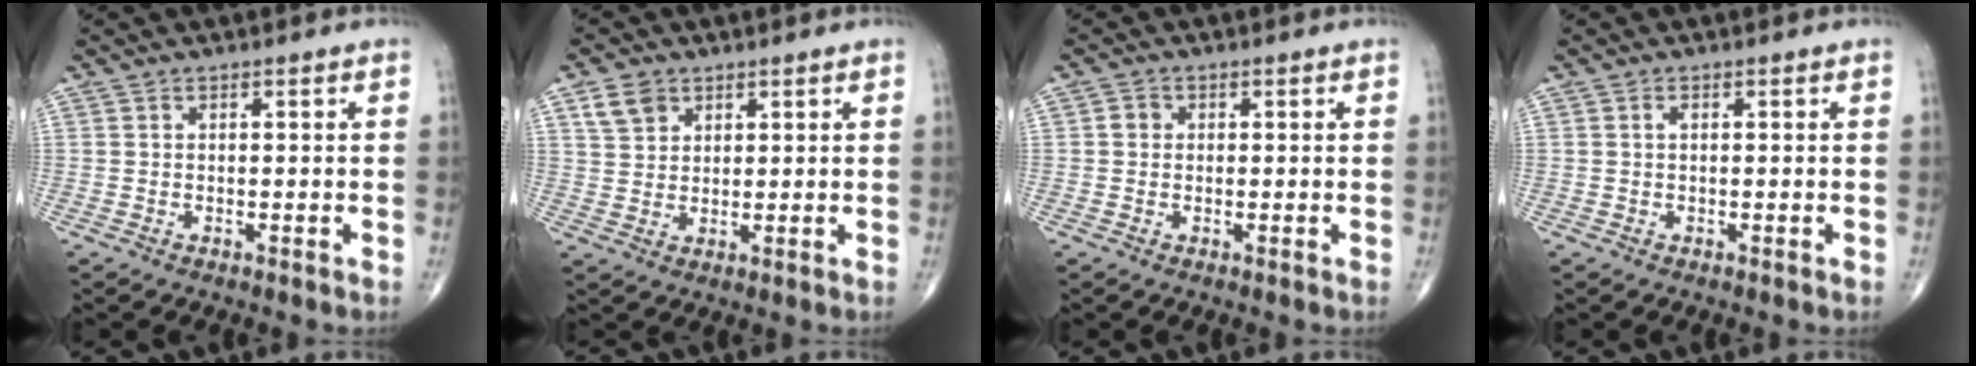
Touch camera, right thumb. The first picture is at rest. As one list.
[{"total": 5.0, "force": [2.7, 3.7, 2.0], "torque": [-0.025, -0.008, 0.055]}, {"total": 1.6, "force": [0.1, 1.5, 0.6], "torque": [-0.003, 0.003, -0.002]}, {"total": 0.7, "force": [0.1, 0.4, 0.6], "torque": [-0.009, 0.005, 0.002]}]